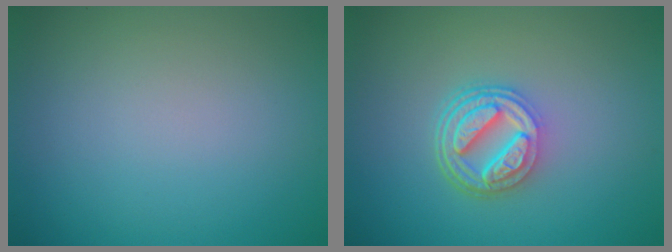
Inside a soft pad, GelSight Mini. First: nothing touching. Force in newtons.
{"total": 5.0, "press": 3.7, "slide": 3.3}